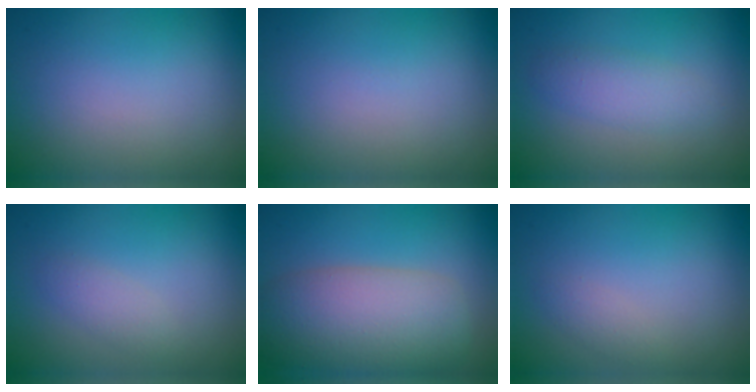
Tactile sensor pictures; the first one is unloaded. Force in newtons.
{"total": 0.0}
{"total": 2.3, "press": 2.3, "slide": 0.1}
{"total": 1.4, "press": 1.4, "slide": 0.1}
{"total": 8.8, "press": 8.8, "slide": 0.4}
{"total": 0.9, "press": 0.9, "slide": 0.1}